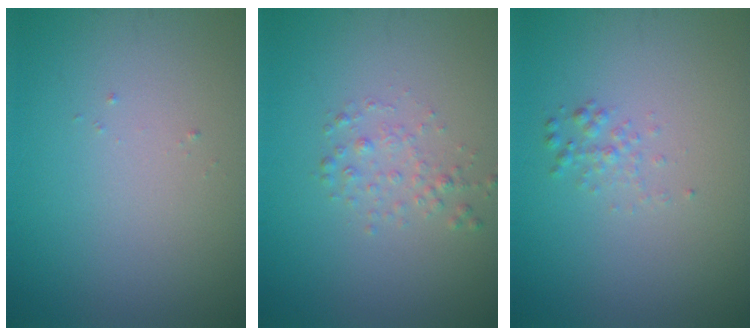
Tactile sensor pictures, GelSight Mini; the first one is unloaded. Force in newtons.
{"total": 1.4, "press": 1.4, "slide": 0.1}
{"total": 1.0, "press": 1.0, "slide": 0.0}